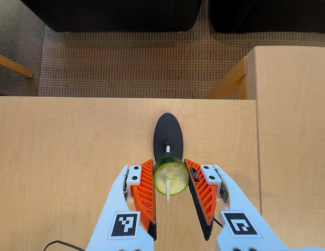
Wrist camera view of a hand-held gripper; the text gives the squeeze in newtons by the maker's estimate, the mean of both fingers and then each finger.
{"total": 10.3, "left": 10.0, "right": 10.7}